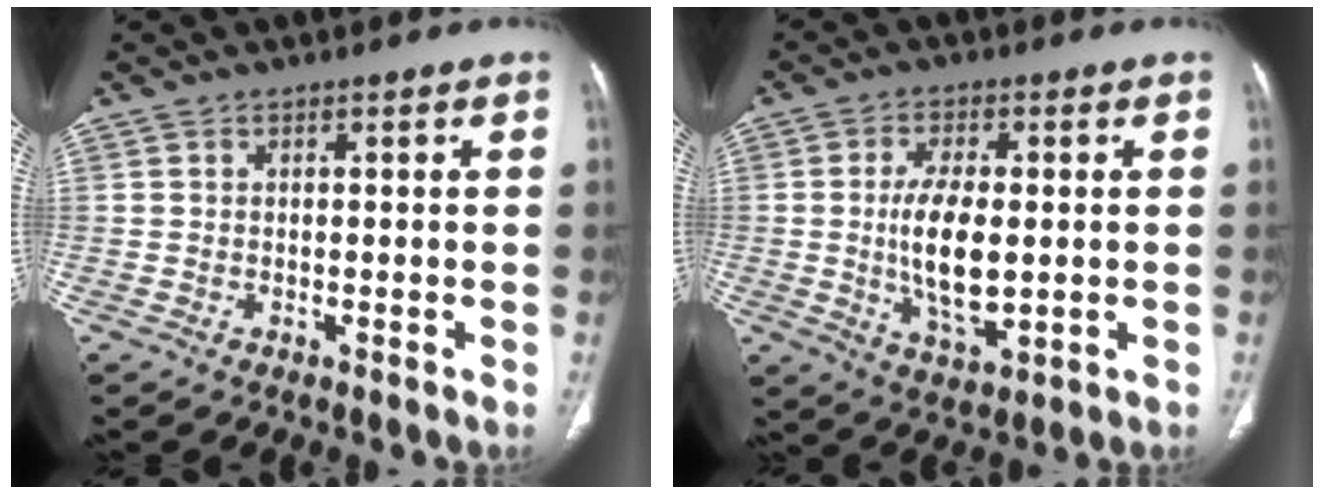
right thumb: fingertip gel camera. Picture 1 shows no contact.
{"total": 10.6, "force": [-0.3, 4.9, 9.3], "torque": [-0.165, -0.015, 0.001]}